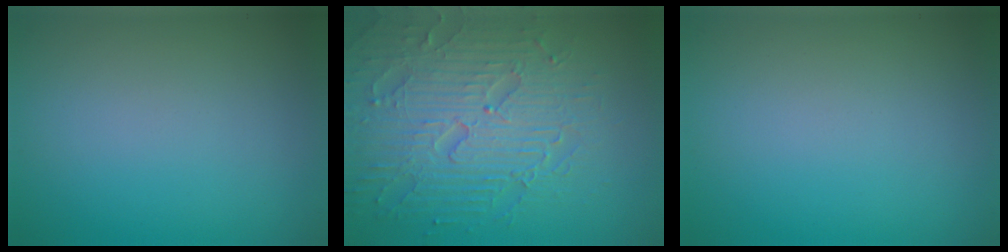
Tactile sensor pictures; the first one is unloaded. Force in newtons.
{"total": 7.5, "press": 5.9, "slide": 4.6}
{"total": 0.0}